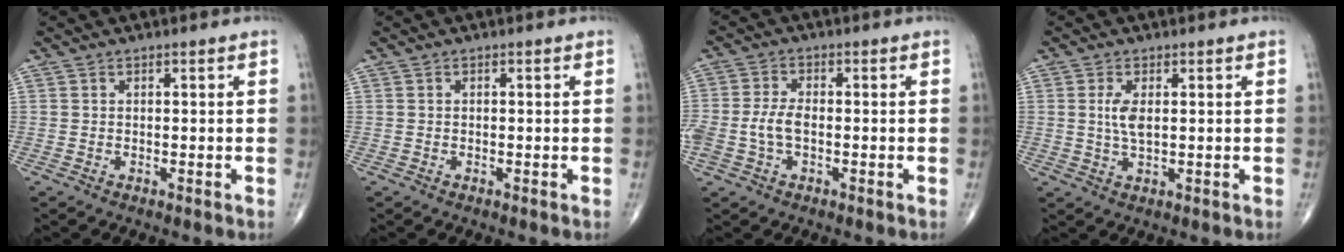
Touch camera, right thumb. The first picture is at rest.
{"total": 0.0}
{"total": 5.4, "force": [-1.1, 3.1, 4.3], "torque": [-0.108, 0.015, -0.021]}
{"total": 3.8, "force": [0.6, 1.6, 3.4], "torque": [-0.073, -0.004, 0.014]}